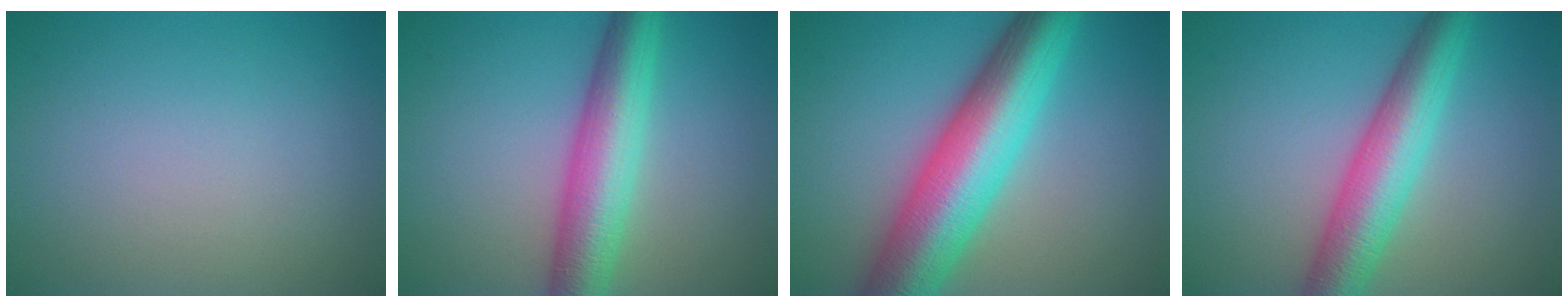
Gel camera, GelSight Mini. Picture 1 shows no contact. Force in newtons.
{"total": 7.0, "press": 7.0, "slide": 0.1}
{"total": 11.4, "press": 11.4, "slide": 0.2}
{"total": 6.9, "press": 6.9, "slide": 0.0}